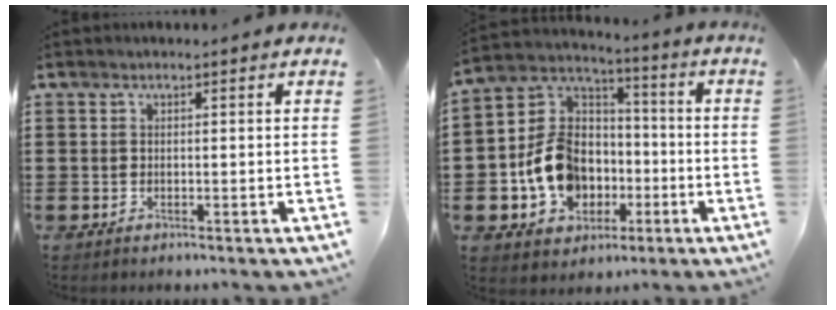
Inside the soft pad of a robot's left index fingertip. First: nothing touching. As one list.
[{"total": 11.8, "force": [-3.1, 9.7, 6.0], "torque": [-0.172, 0.017, -0.059]}]